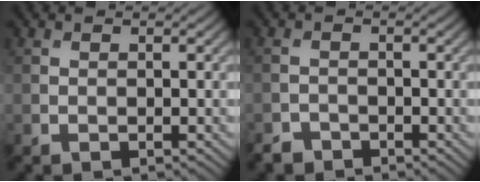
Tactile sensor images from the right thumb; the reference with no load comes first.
{"total": 1.7, "force": [-1.6, 0.7, 0.1], "torque": [-0.003, 0.000, -0.033]}